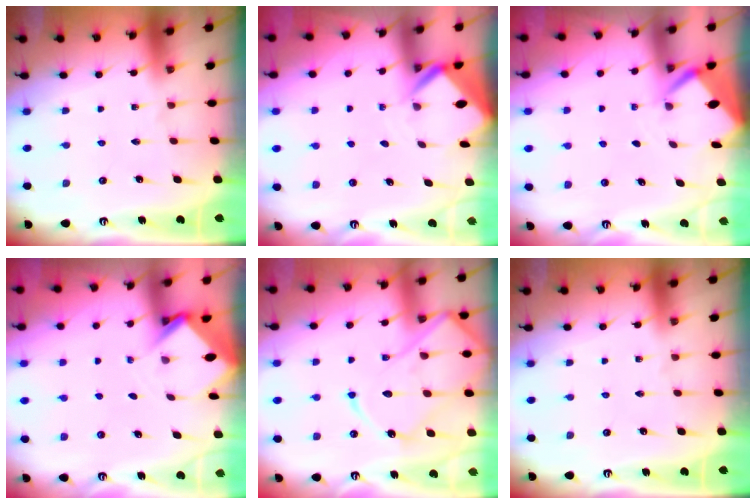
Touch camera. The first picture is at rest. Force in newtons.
{"total": 3.3, "press": 3.3, "slide": 0.2}
{"total": 2.4, "press": 2.4, "slide": 0.3}
{"total": 2.9, "press": 2.9, "slide": 0.2}
{"total": 16.0, "press": 16.0, "slide": 1.4}
{"total": 0.0}